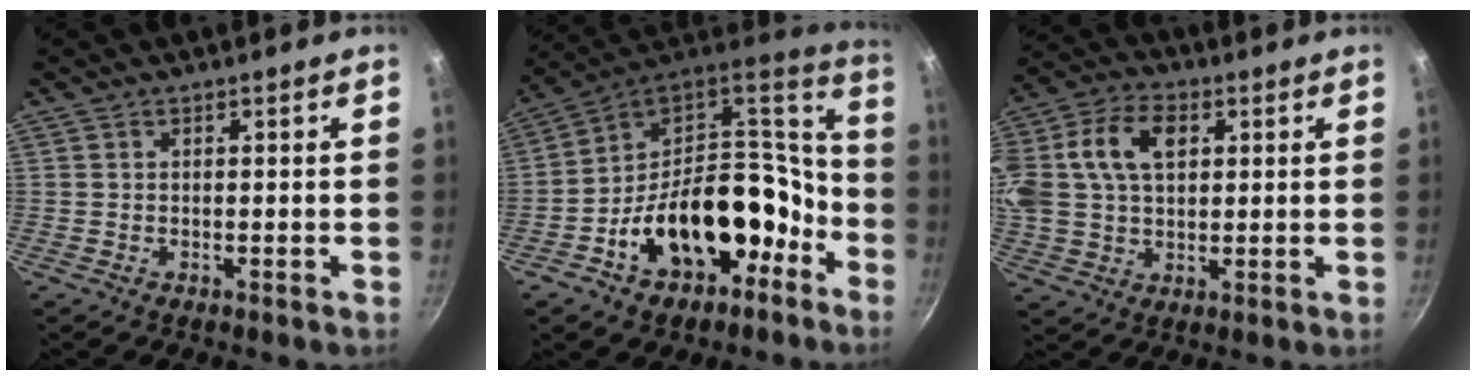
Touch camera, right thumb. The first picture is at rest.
{"total": 23.8, "force": [-9.2, 15.6, 15.4], "torque": [-0.196, 0.092, -0.138]}
{"total": 20.8, "force": [5.4, 14.4, 14.0], "torque": [-0.316, 0.033, 0.091]}